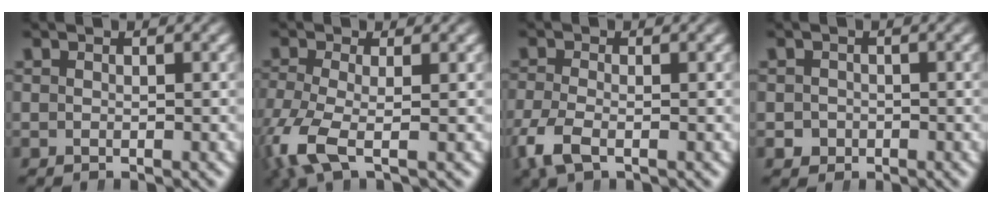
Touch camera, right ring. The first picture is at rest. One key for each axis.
{"total": 4.7, "fx": -1.7, "fy": 2.3, "fz": 3.8, "tx": -0.105, "ty": -0.031, "tz": -0.014}
{"total": 3.1, "fx": -1.8, "fy": 1.4, "fz": 2.1, "tx": -0.061, "ty": -0.017, "tz": -0.024}
{"total": 2.1, "fx": -1.0, "fy": 1.8, "fz": 0.2, "tx": -0.011, "ty": -0.017, "tz": -0.009}